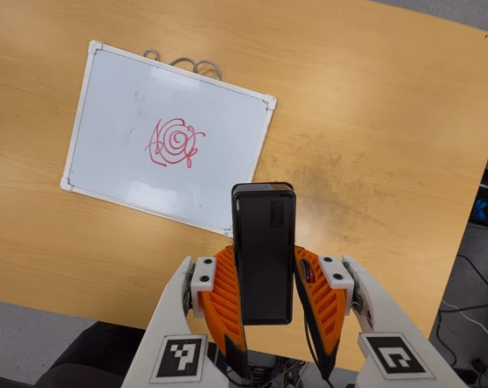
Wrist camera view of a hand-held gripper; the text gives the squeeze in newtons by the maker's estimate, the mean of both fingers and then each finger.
{"total": 4.2, "left": 3.1, "right": 5.4}